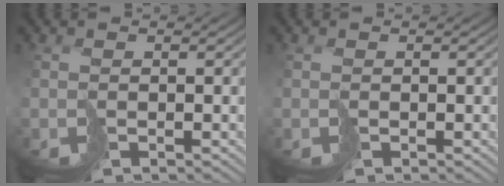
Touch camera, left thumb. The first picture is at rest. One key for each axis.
{"total": 0.0}